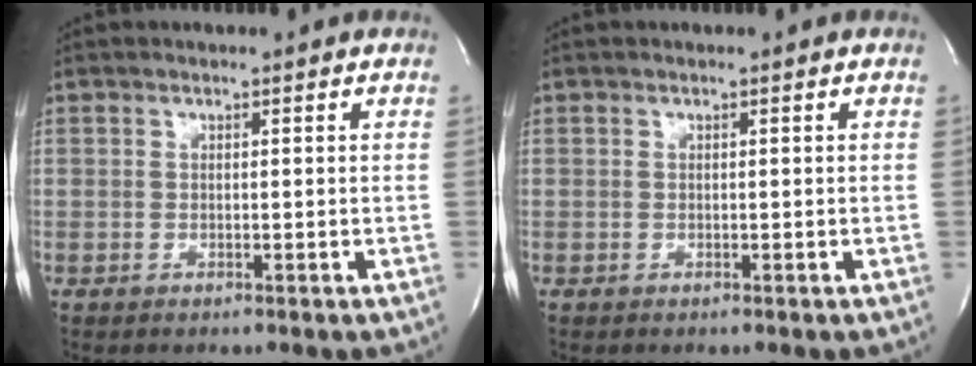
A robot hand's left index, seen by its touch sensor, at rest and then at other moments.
{"total": 0.0}